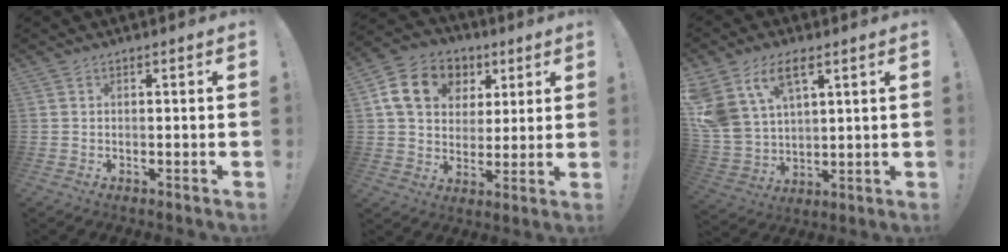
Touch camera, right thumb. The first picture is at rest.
{"total": 15.0, "force": [6.0, 11.6, 7.4], "torque": [-0.107, -0.015, 0.116]}
{"total": 14.0, "force": [7.6, 8.5, 8.2], "torque": [-0.184, -0.034, 0.146]}